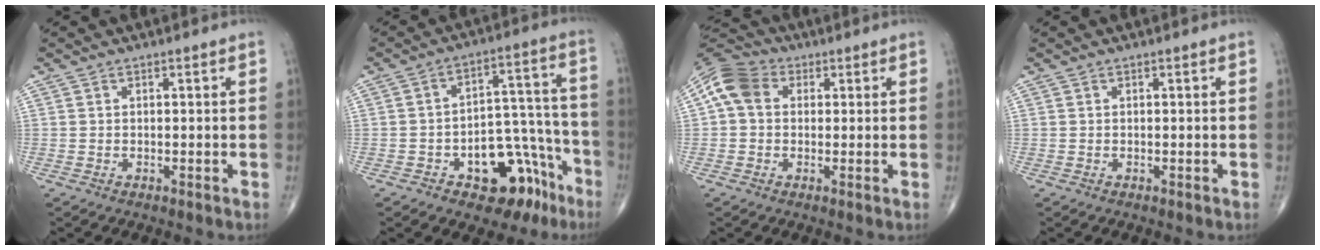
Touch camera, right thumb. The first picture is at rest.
{"total": 15.1, "force": [-8.1, 8.3, 9.7], "torque": [-0.074, 0.082, -0.106]}
{"total": 8.7, "force": [1.7, 6.8, 5.2], "torque": [-0.098, 0.023, 0.019]}
{"total": 0.0}